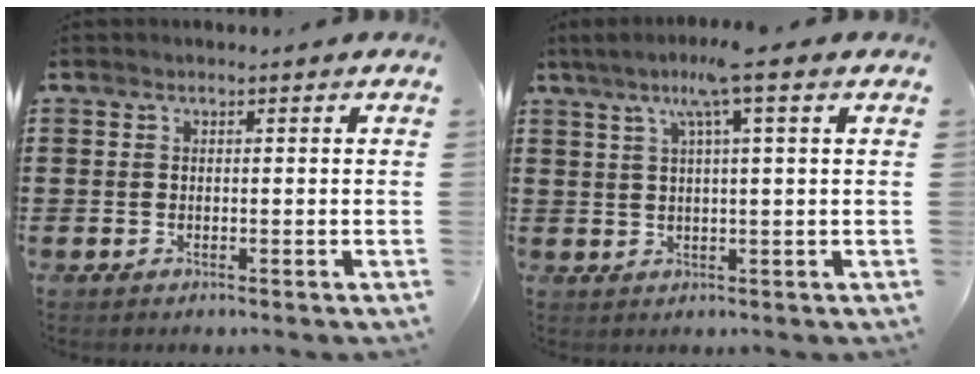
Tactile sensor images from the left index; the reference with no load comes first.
{"total": 6.1, "force": [3.0, -0.4, 5.3], "torque": [-0.109, 0.005, 0.049]}